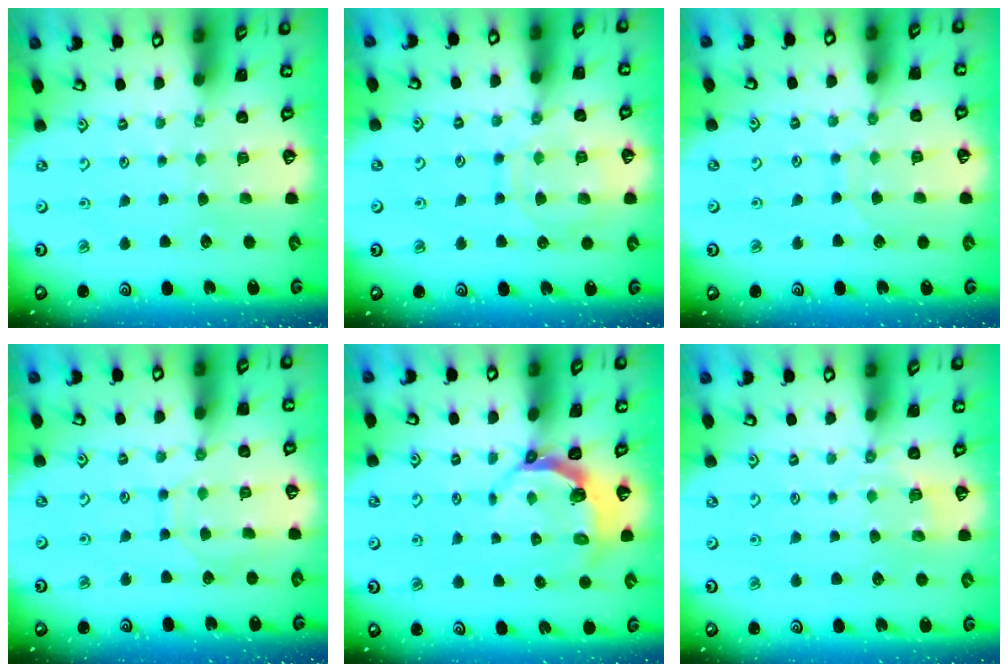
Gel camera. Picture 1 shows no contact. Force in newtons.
{"total": 11.7, "press": 11.7, "slide": 1.1}
{"total": 5.6, "press": 5.6, "slide": 0.1}
{"total": 6.9, "press": 6.8, "slide": 0.7}
{"total": 4.7, "press": 3.6, "slide": 3.0}
{"total": 3.0, "press": 2.5, "slide": 1.6}